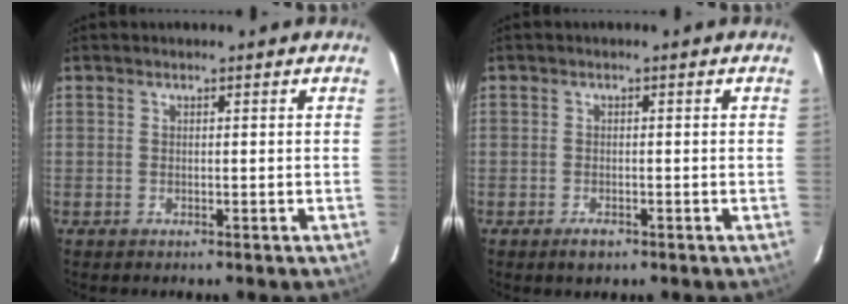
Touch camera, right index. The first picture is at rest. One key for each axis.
{"total": 1.9, "fx": -1.2, "fy": 1.0, "fz": 1.1, "tx": -0.020, "ty": -0.001, "tz": -0.015}